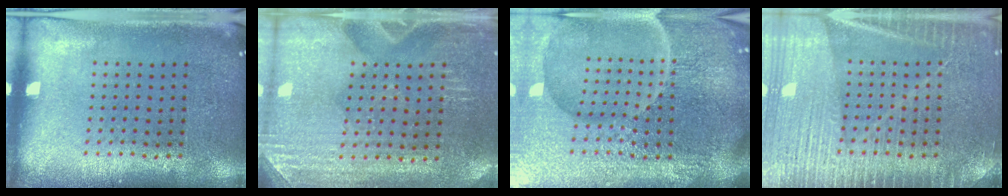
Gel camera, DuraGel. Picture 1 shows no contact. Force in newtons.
{"total": 2.9, "press": 2.9, "slide": 0.4}
{"total": 7.2, "press": 6.3, "slide": 3.5}
{"total": 6.1, "press": 6.1, "slide": 0.9}